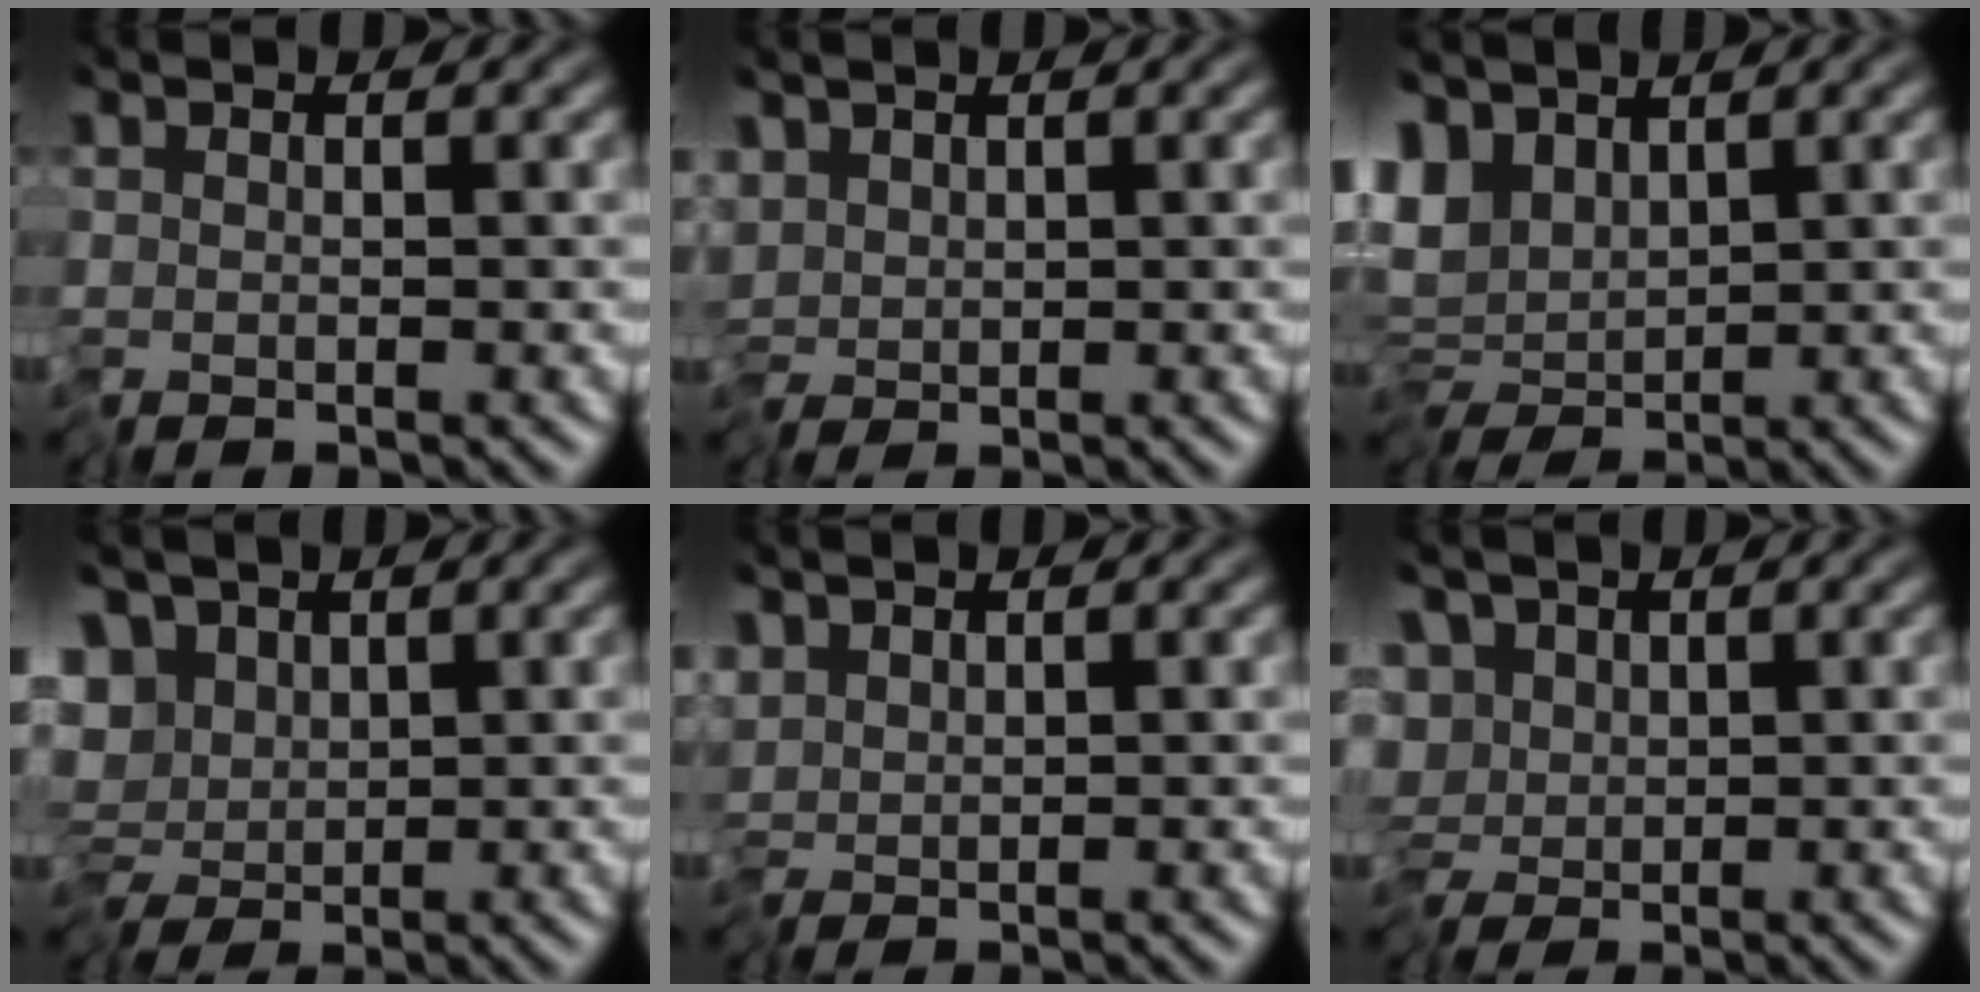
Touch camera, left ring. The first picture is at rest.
{"total": 1.4, "force": [-0.1, 0.7, 1.3], "torque": [-0.021, 0.007, -0.009]}
{"total": 6.2, "force": [1.8, 3.9, 4.5], "torque": [-0.065, 0.005, 0.037]}
{"total": 5.8, "force": [0.1, 4.2, 3.9], "torque": [-0.044, 0.003, -0.002]}
{"total": 0.9, "force": [0.1, 0.4, 0.8], "torque": [-0.013, 0.003, -0.002]}
{"total": 5.2, "force": [-0.5, 3.9, 3.4], "torque": [-0.035, 0.013, -0.029]}